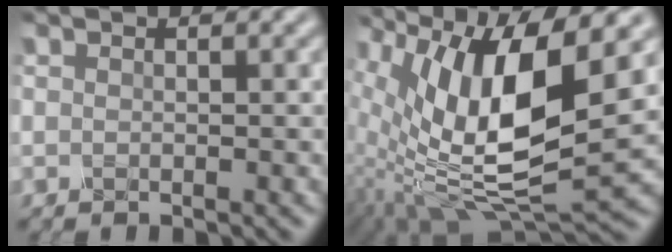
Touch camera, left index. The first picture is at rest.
{"total": 12.6, "force": [2.3, 4.8, 11.5], "torque": [-0.213, -0.007, 0.053]}